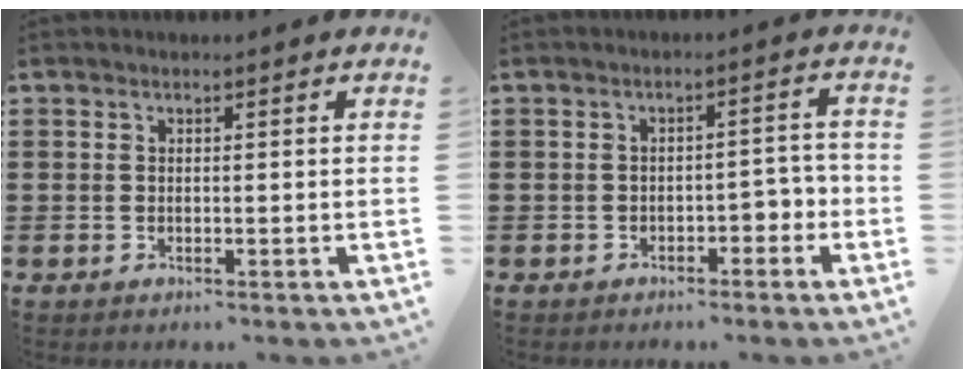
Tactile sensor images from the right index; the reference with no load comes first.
{"total": 3.0, "force": [-1.7, 1.6, 1.9], "torque": [-0.035, 0.006, -0.035]}